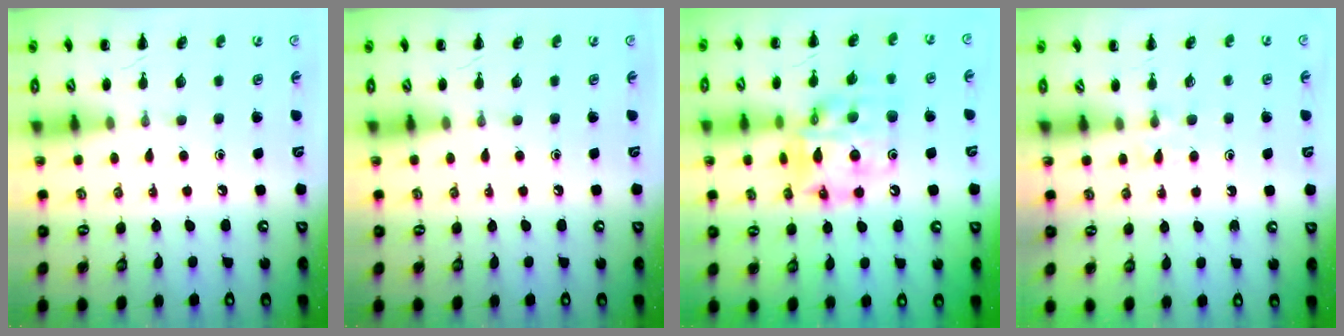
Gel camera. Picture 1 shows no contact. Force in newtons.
{"total": 0.0}
{"total": 15.5, "press": 15.0, "slide": 4.0}
{"total": 2.8, "press": 2.5, "slide": 1.1}